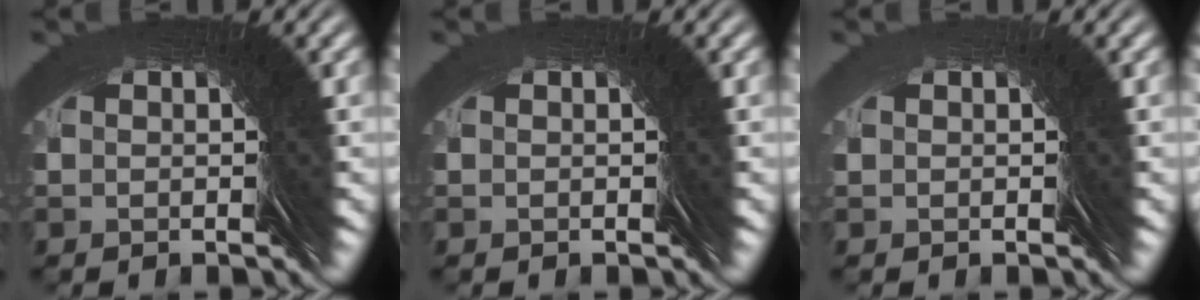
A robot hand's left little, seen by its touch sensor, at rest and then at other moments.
{"total": 0.0}
{"total": 1.4, "force": [0.5, -0.5, -1.2], "torque": [0.022, 0.008, 0.007]}